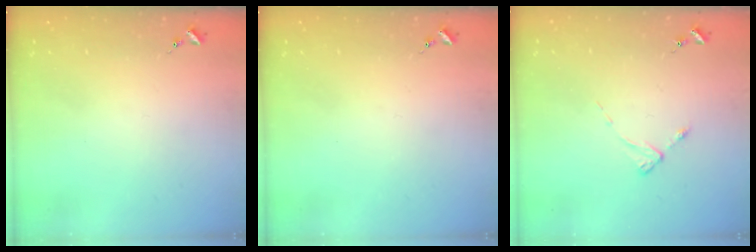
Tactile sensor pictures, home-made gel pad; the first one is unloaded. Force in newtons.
{"total": 0.0}
{"total": 2.4, "press": 2.4, "slide": 0.3}